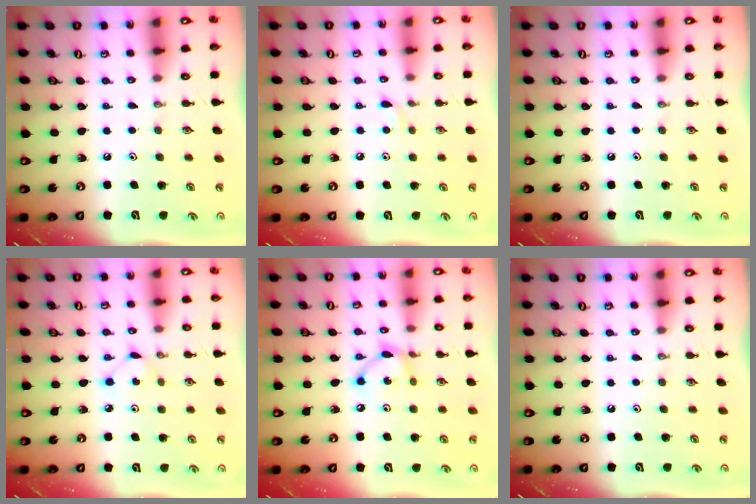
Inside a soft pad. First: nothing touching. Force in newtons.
{"total": 4.5, "press": 4.4, "slide": 0.6}
{"total": 0.0}
{"total": 2.9, "press": 2.9, "slide": 0.4}
{"total": 6.9, "press": 6.9, "slide": 0.1}
{"total": 0.0}